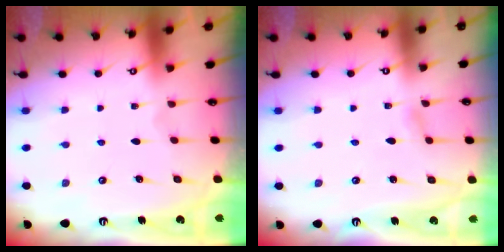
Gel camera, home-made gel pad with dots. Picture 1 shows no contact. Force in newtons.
{"total": 2.1, "press": 2.1, "slide": 0.3}